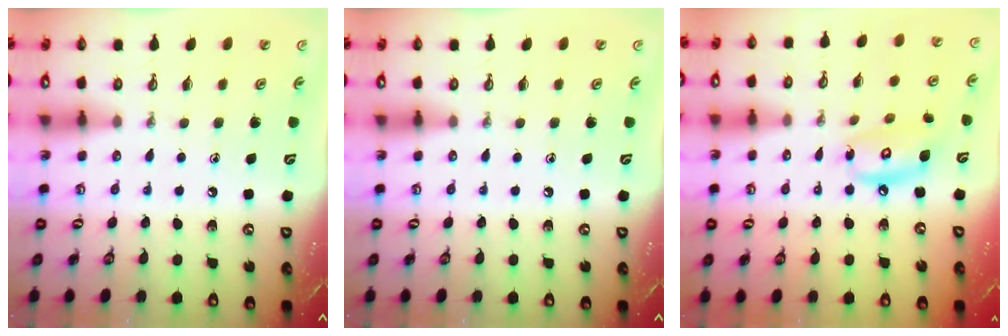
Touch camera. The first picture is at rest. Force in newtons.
{"total": 0.0}
{"total": 11.5, "press": 11.4, "slide": 1.0}